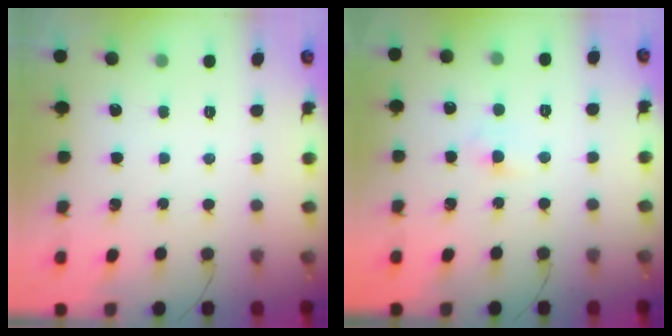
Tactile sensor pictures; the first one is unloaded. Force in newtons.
{"total": 2.4, "press": 2.2, "slide": 0.9}